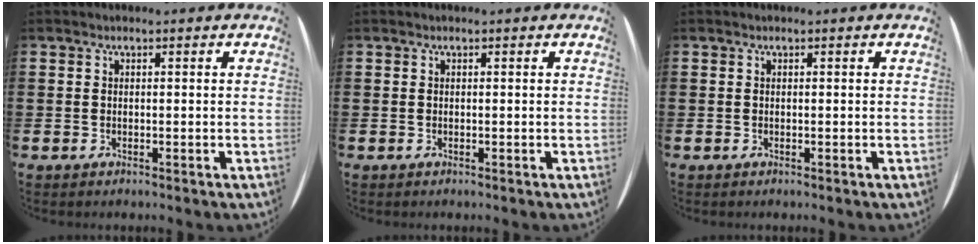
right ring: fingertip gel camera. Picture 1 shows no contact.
{"total": 0.0}
{"total": 0.0}